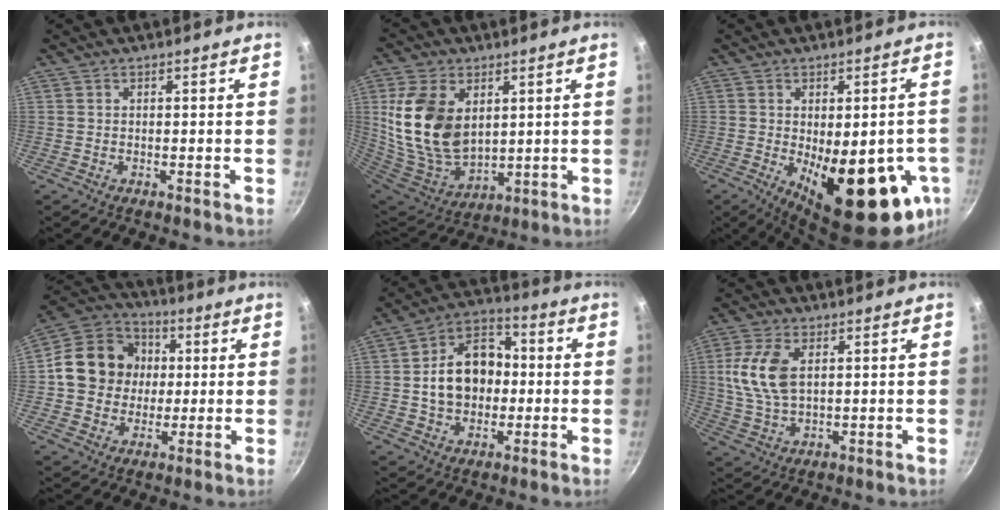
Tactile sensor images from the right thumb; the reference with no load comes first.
{"total": 18.9, "force": [4.3, 12.2, 13.8], "torque": [-0.253, -0.034, 0.098]}
{"total": 21.4, "force": [-5.5, 8.8, 18.7], "torque": [-0.216, -0.019, -0.053]}
{"total": 15.3, "force": [1.2, 13.5, 7.0], "torque": [-0.092, 0.021, 0.009]}
{"total": 14.3, "force": [0.0, 10.7, 9.5], "torque": [-0.125, 0.031, -0.011]}
{"total": 10.4, "force": [2.2, 5.9, 8.2], "torque": [-0.165, -0.004, 0.044]}